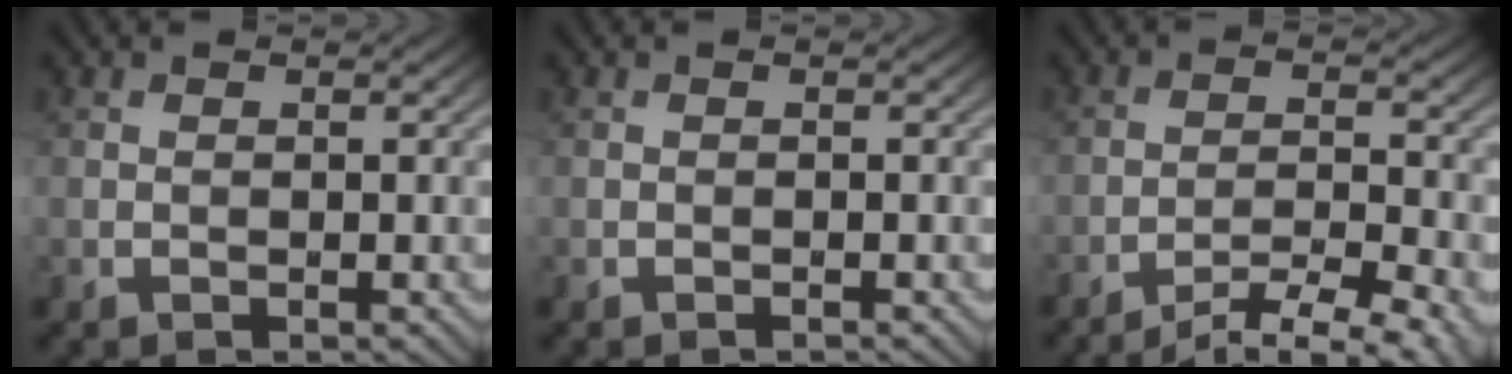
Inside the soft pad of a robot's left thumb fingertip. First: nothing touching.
{"total": 0.5, "force": [-0.5, -0.2, 0.0], "torque": [0.002, 0.003, -0.010]}
{"total": 6.2, "force": [-5.0, 0.5, 3.5], "torque": [-0.059, 0.001, -0.078]}